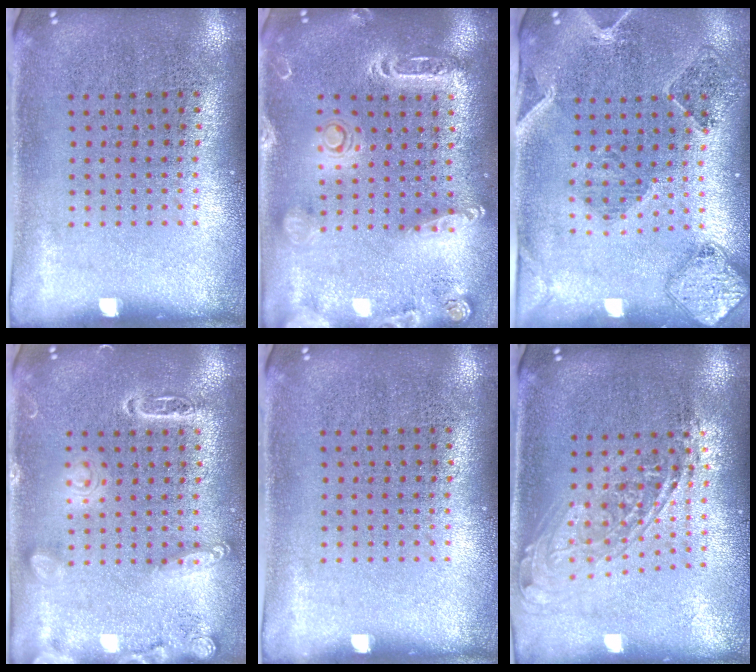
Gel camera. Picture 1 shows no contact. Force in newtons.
{"total": 2.0, "press": 1.9, "slide": 0.6}
{"total": 0.7, "press": 0.7, "slide": 0.3}
{"total": 2.8, "press": 2.8, "slide": 0.2}
{"total": 0.0}
{"total": 1.7, "press": 1.4, "slide": 1.0}